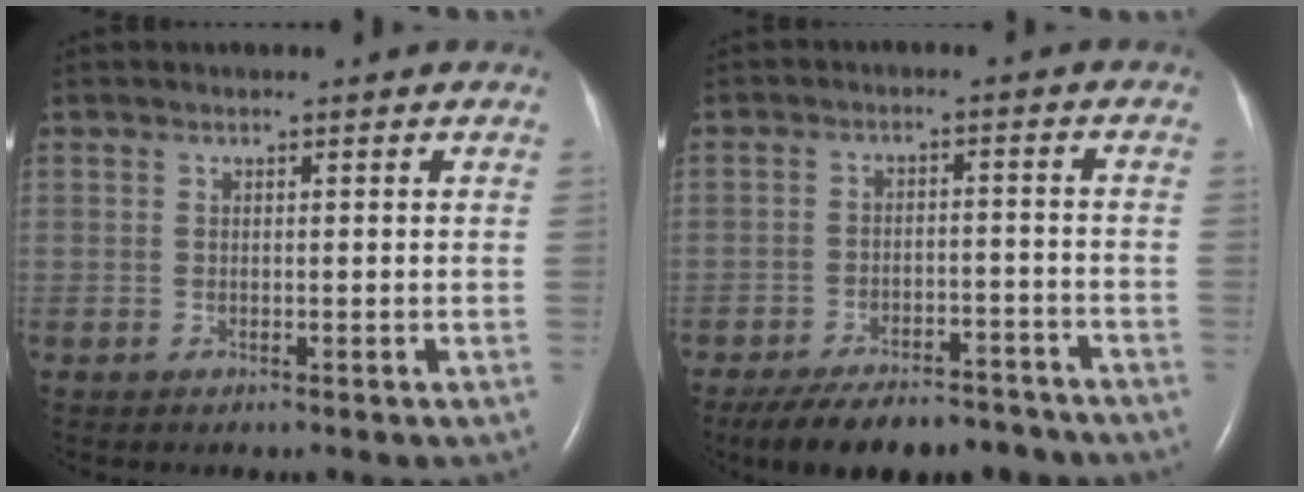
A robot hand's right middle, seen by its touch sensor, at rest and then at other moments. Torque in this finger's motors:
{"motor_torque": [0.68, -0.70, 0.17, 0.04]}